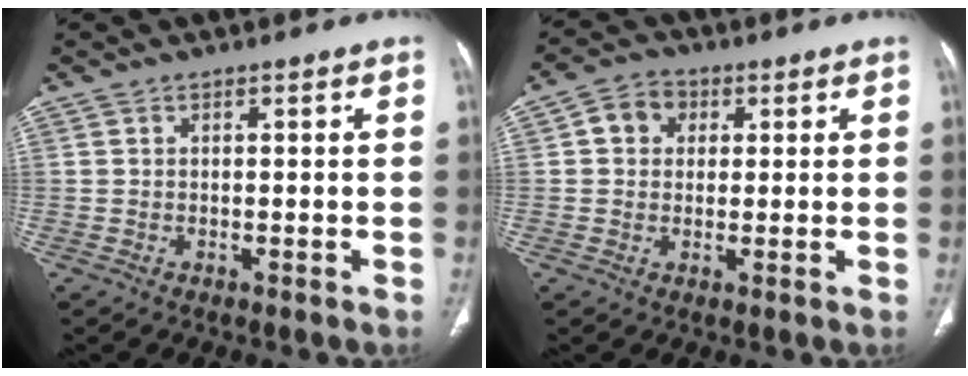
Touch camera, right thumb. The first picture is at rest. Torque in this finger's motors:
{"motor_torque": [0.00, 0.00, 0.03, -0.03, 0.01]}